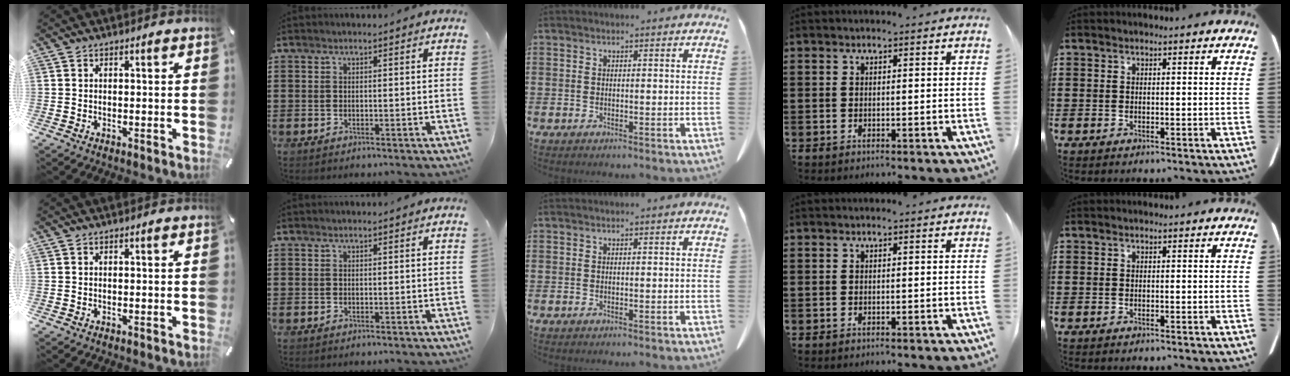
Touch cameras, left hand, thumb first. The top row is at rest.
{}